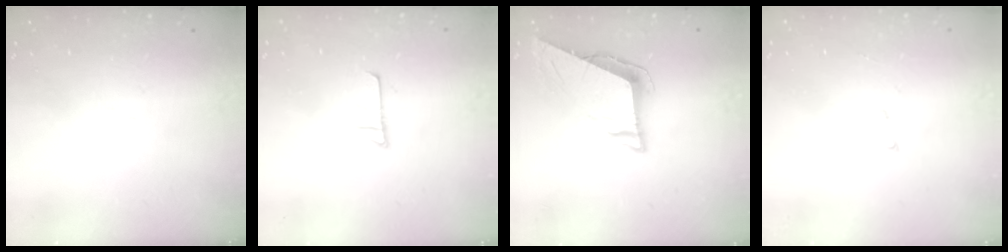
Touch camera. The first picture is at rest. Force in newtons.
{"total": 6.4, "press": 6.4, "slide": 0.3}
{"total": 7.5, "press": 7.5, "slide": 0.3}
{"total": 4.1, "press": 3.2, "slide": 2.7}